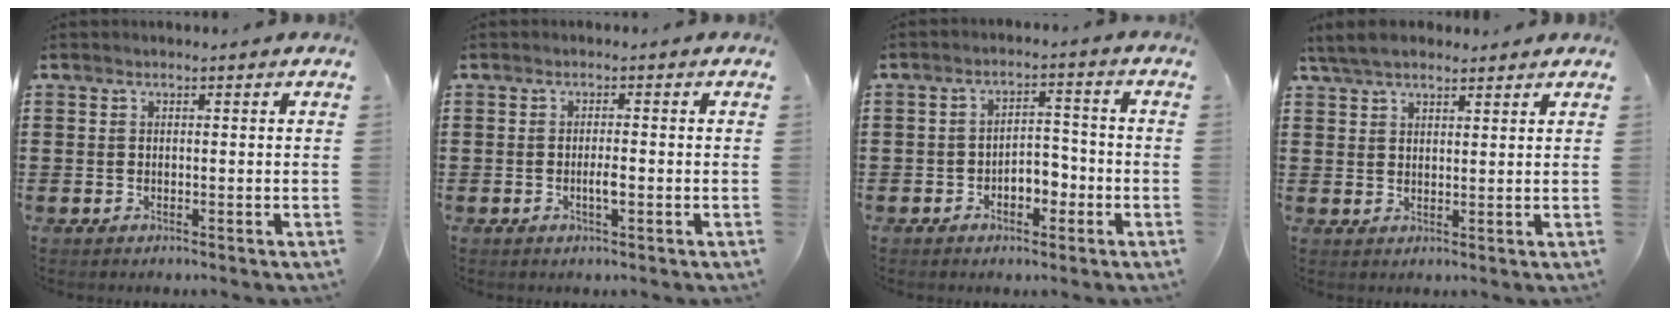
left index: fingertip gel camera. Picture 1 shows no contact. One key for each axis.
{"total": 2.0, "fx": -0.6, "fy": 0.4, "fz": 1.9, "tx": -0.035, "ty": 0.002, "tz": -0.011}
{"total": 3.9, "fx": -2.3, "fy": 2.3, "fz": 2.2, "tx": -0.043, "ty": 0.009, "tz": -0.048}
{"total": 4.5, "fx": 3.9, "fy": 1.4, "fz": 1.8, "tx": -0.047, "ty": 0.000, "tz": 0.073}